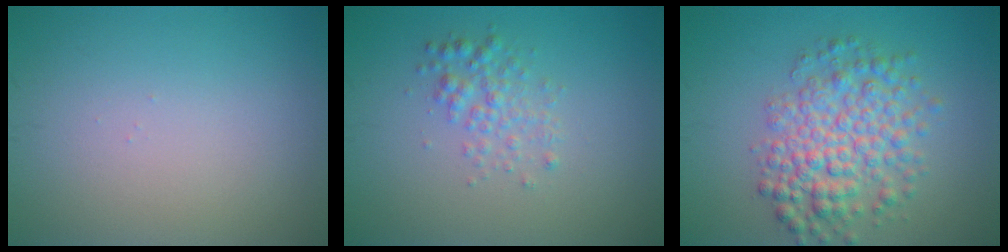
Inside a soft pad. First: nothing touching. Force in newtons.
{"total": 2.2, "press": 2.2, "slide": 0.0}
{"total": 5.9, "press": 5.9, "slide": 0.1}